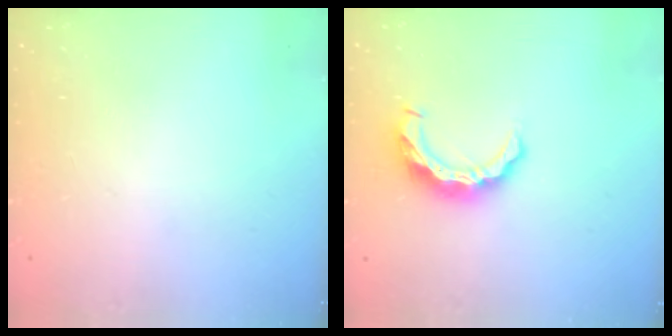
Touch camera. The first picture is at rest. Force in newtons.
{"total": 9.4, "press": 9.4, "slide": 0.8}